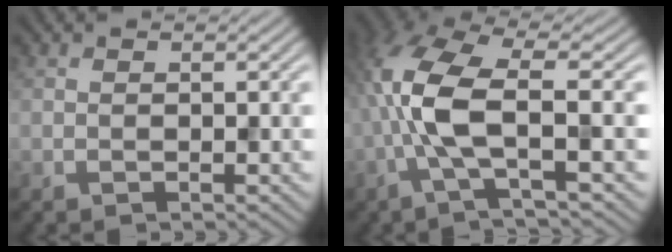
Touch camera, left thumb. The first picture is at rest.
{"total": 8.5, "force": [-1.2, 2.4, 8.0], "torque": [-0.182, 0.013, -0.035]}